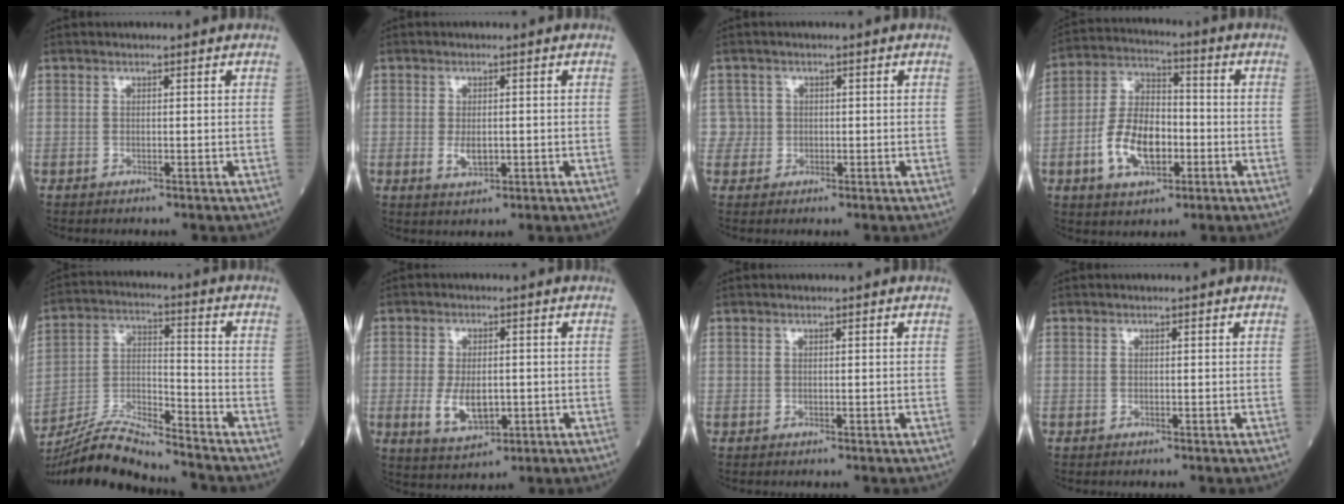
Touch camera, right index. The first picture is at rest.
{"total": 2.8, "force": [-0.3, 1.4, 2.4], "torque": [-0.046, -0.003, 0.001]}
{"total": 2.1, "force": [0.1, 2.1, -0.5], "torque": [0.024, 0.008, 0.000]}
{"total": 11.4, "force": [-3.3, 6.2, 9.0], "torque": [-0.187, 0.015, -0.056]}
{"total": 12.4, "force": [-11.8, -0.4, 3.8], "torque": [-0.079, 0.008, -0.219]}
{"total": 6.5, "force": [-1.1, 3.2, 5.5], "torque": [-0.108, -0.010, -0.008]}
{"total": 0.0}
{"total": 0.0}